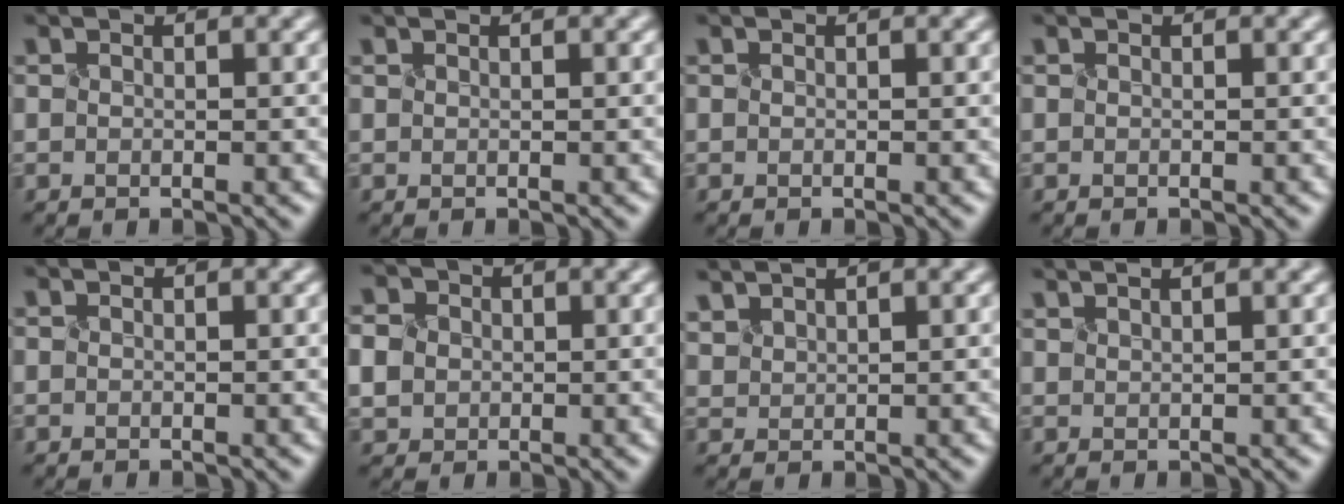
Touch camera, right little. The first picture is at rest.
{"total": 0.0}
{"total": 0.0}
{"total": 0.0}
{"total": 0.0}
{"total": 4.7, "force": [0.8, 4.3, 1.8], "torque": [-0.049, 0.021, 0.002]}
{"total": 2.3, "force": [2.0, 0.8, 0.8], "torque": [-0.034, 0.009, 0.044]}
{"total": 1.0, "force": [0.9, -0.4, 0.4], "torque": [-0.006, 0.004, 0.019]}